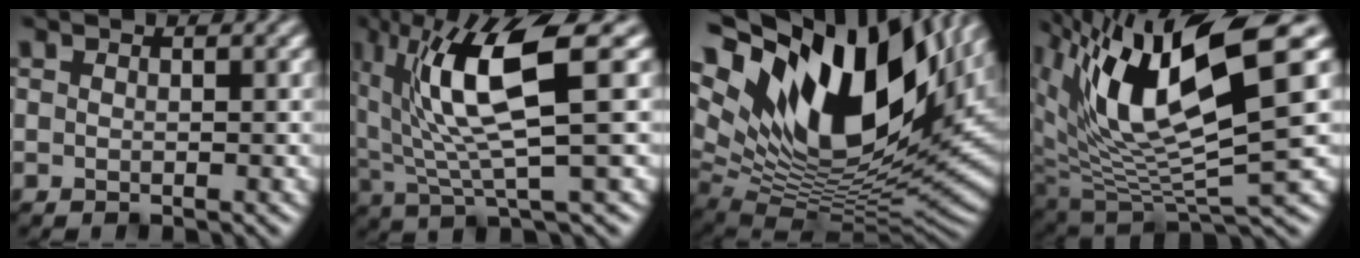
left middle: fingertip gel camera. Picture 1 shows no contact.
{"total": 9.0, "force": [2.9, 2.0, 8.3], "torque": [-0.150, -0.001, 0.055]}
{"total": 19.2, "force": [8.4, 9.0, 14.7], "torque": [-0.277, 0.028, 0.148]}
{"total": 11.7, "force": [5.1, 3.3, 10.0], "torque": [-0.182, -0.006, 0.105]}